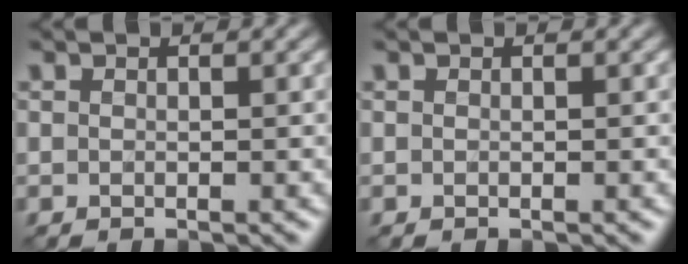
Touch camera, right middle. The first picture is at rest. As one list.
[{"total": 0.0}]